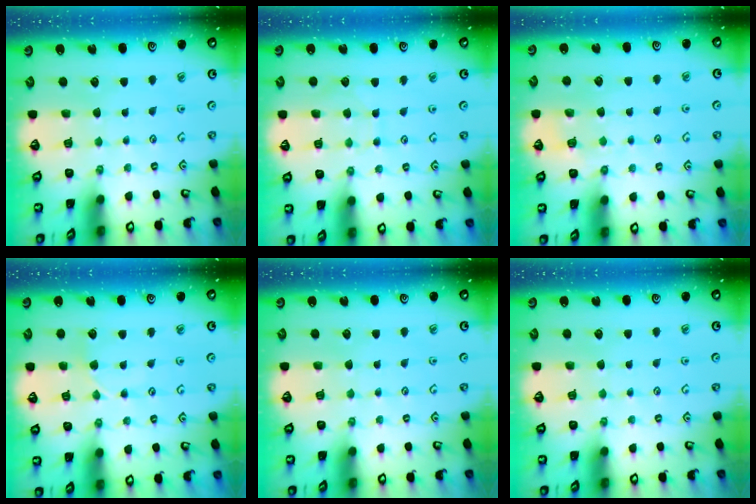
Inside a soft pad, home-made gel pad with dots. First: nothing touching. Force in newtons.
{"total": 5.0, "press": 5.0, "slide": 0.5}
{"total": 4.3, "press": 4.2, "slide": 0.9}
{"total": 2.2, "press": 2.2, "slide": 0.3}
{"total": 0.0}
{"total": 0.0}